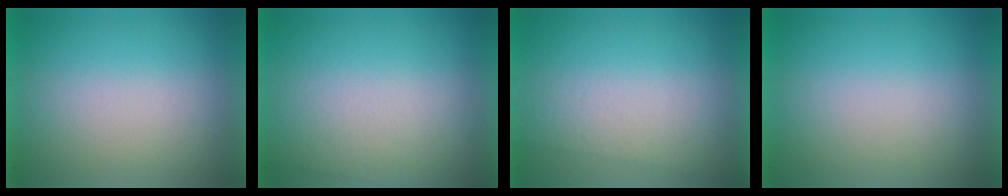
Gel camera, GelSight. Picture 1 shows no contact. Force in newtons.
{"total": 2.4}
{"total": 2.7}
{"total": 0.0}